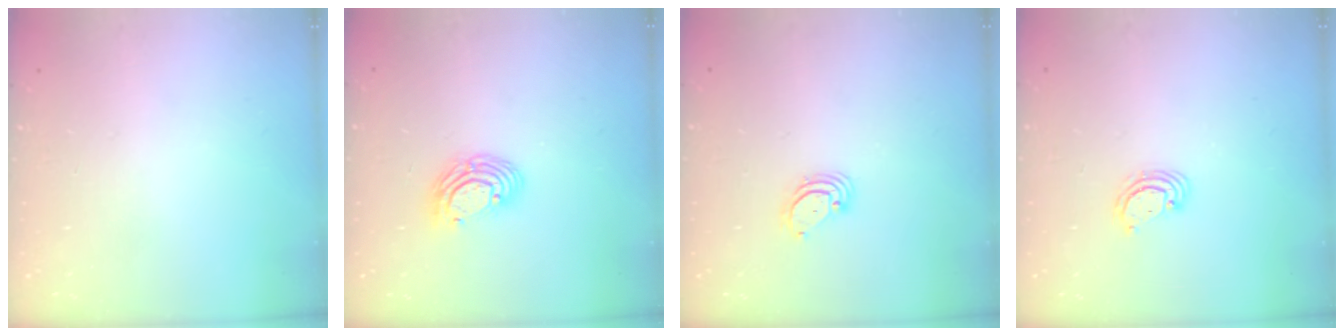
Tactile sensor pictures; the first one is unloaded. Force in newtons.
{"total": 7.9, "press": 7.8, "slide": 1.2}
{"total": 4.1, "press": 4.0, "slide": 0.3}
{"total": 2.5, "press": 2.5, "slide": 0.3}